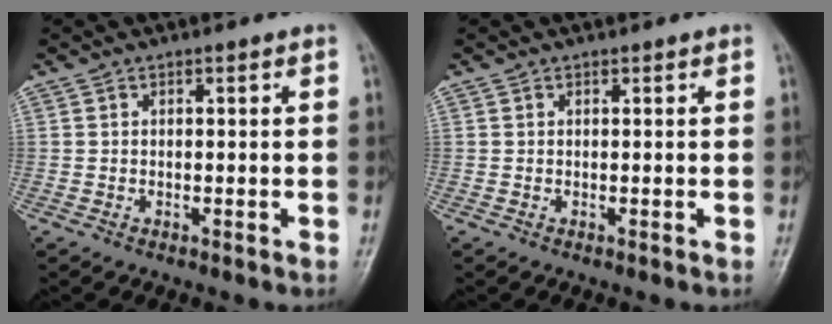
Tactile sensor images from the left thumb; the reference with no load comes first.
{"total": 0.0}